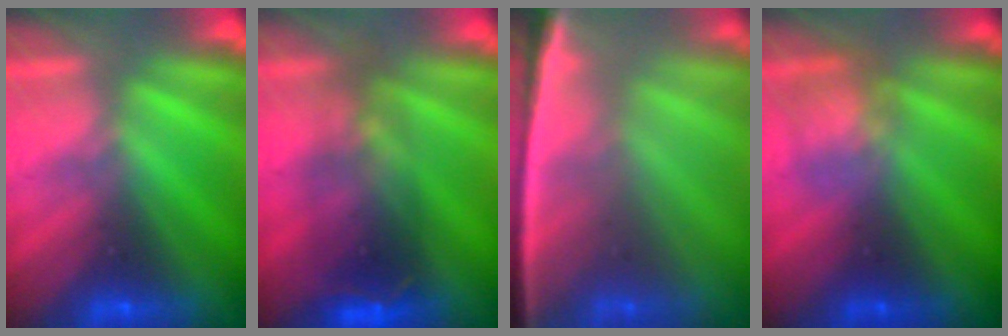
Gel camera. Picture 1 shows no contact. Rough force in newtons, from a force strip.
{"total": 6.7}
{"total": 8.0}
{"total": 2.4}